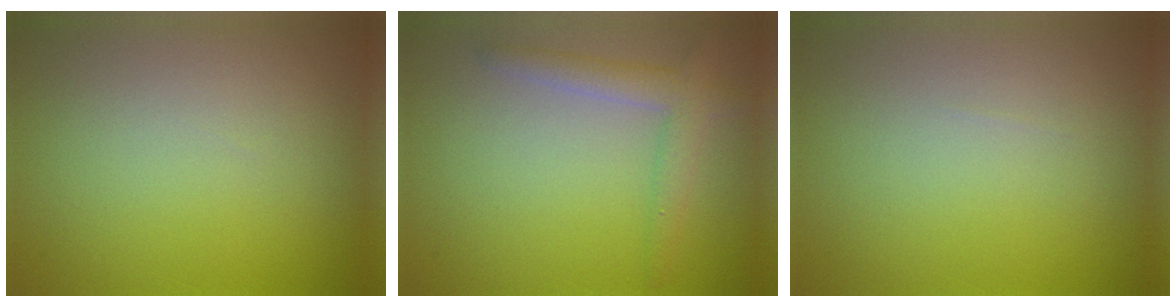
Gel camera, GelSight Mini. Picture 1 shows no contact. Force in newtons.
{"total": 2.7, "press": 2.7, "slide": 0.2}
{"total": 0.0}